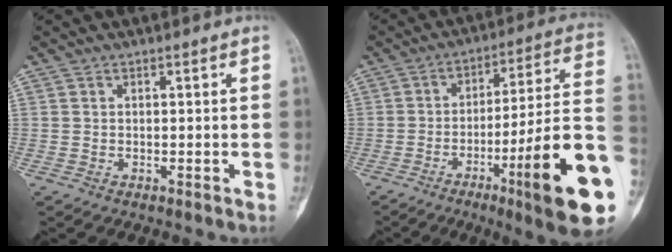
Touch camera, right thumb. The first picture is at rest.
{"total": 22.5, "force": [-7.7, 2.0, 21.0], "torque": [-0.267, 0.018, -0.115]}